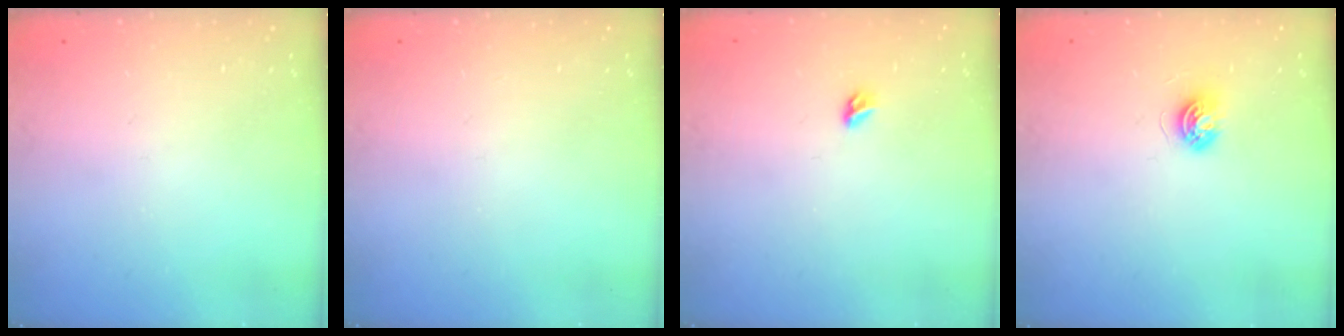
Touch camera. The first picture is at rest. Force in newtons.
{"total": 0.0}
{"total": 3.4, "press": 3.3, "slide": 0.8}
{"total": 5.4, "press": 5.4, "slide": 0.5}